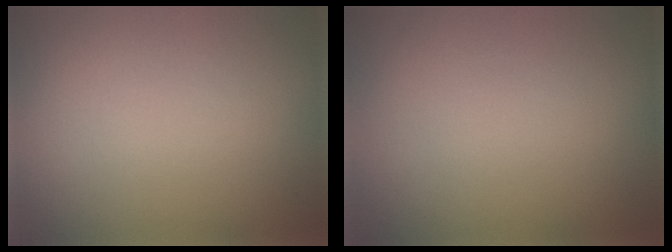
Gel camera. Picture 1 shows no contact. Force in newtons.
{"total": 0.0}